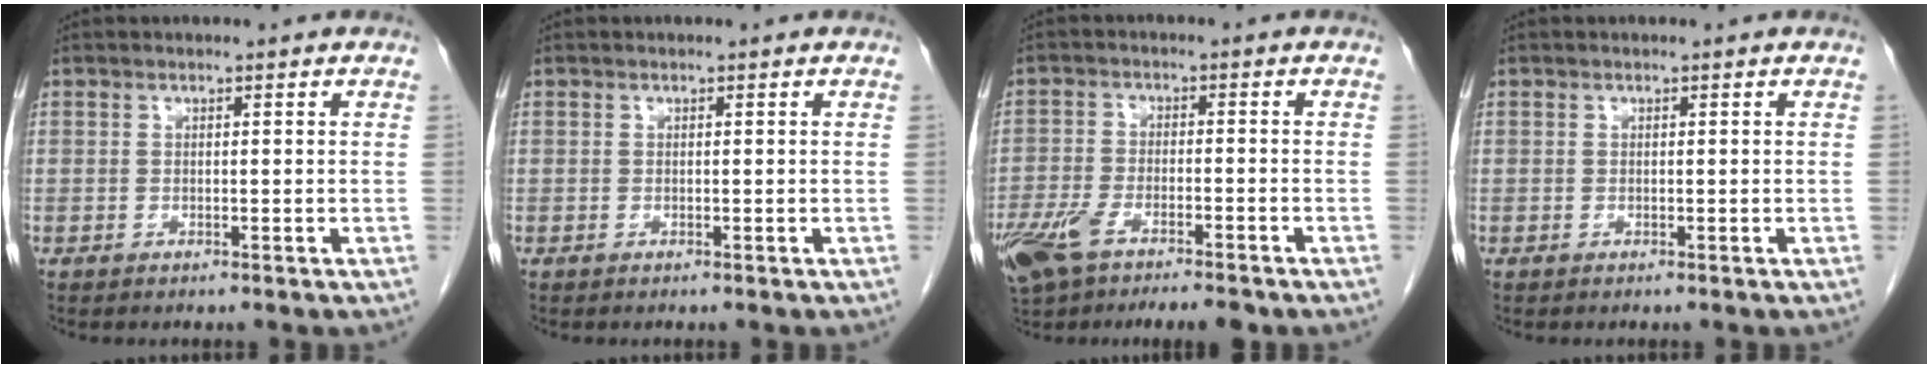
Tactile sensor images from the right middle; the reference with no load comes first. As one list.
[{"total": 0.0}, {"total": 12.5, "force": [-8.7, 4.0, 8.1], "torque": [-0.162, -0.010, -0.141]}, {"total": 0.0}]